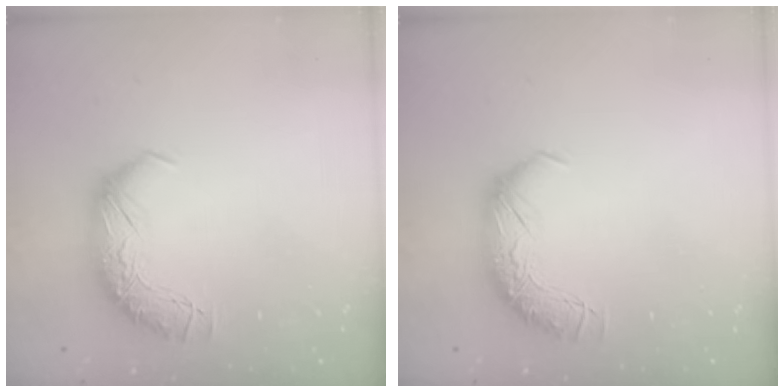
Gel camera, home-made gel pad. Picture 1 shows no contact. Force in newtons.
{"total": 0.0}